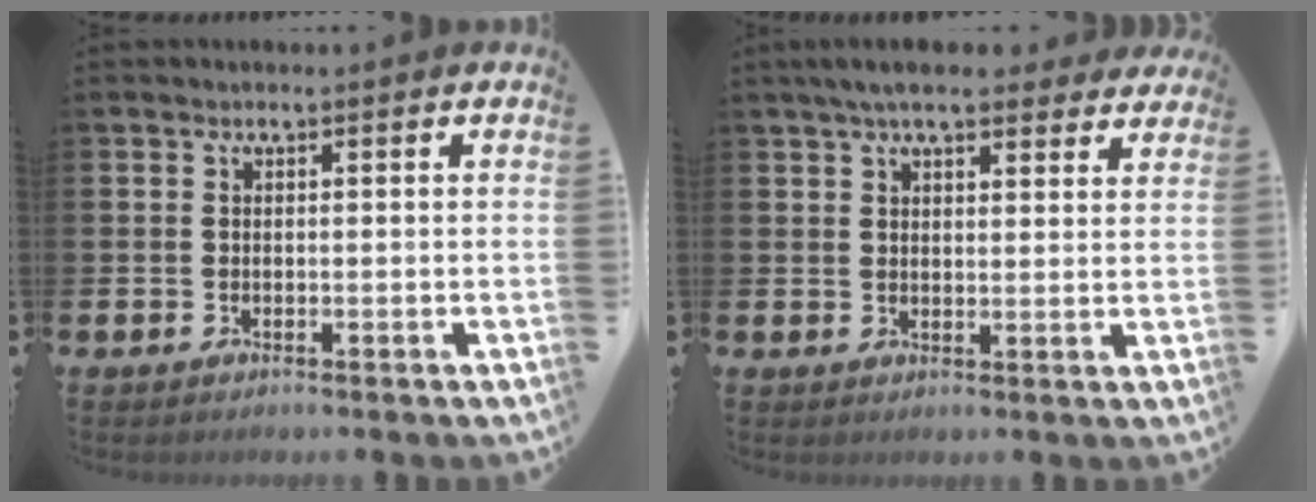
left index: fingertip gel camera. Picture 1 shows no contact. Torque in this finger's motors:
{"motor_torque": [1.09, -1.05, 0.56, 0.21]}